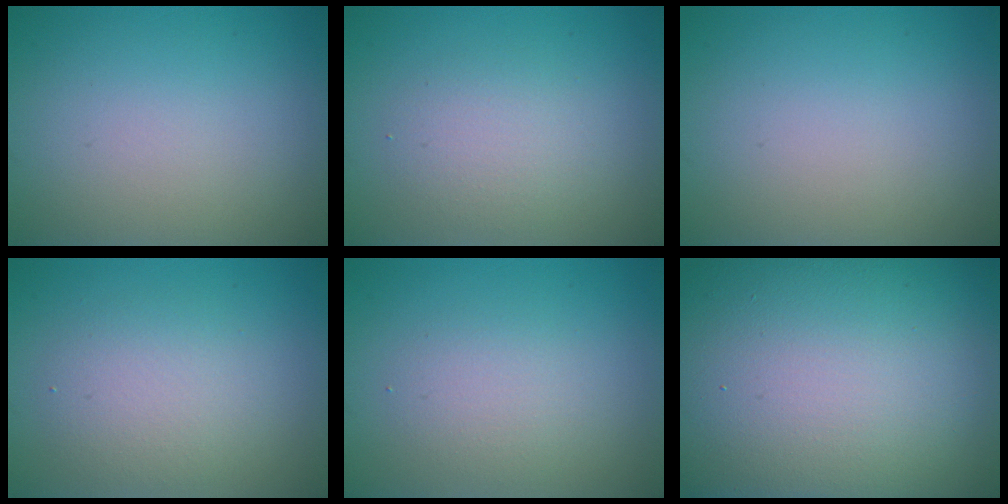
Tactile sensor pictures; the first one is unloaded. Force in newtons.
{"total": 2.6, "press": 2.6, "slide": 0.1}
{"total": 0.0}
{"total": 3.4, "press": 3.4, "slide": 0.1}
{"total": 2.2, "press": 2.2, "slide": 0.1}
{"total": 25.7, "press": 25.6, "slide": 1.1}